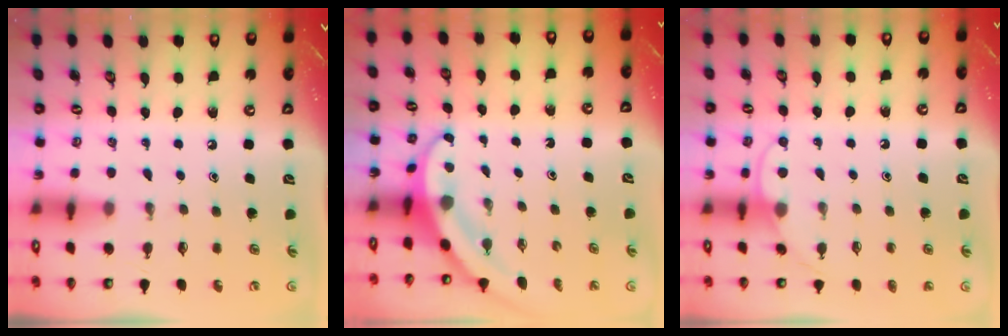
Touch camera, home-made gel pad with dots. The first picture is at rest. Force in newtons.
{"total": 3.2, "press": 3.2, "slide": 0.1}
{"total": 6.6, "press": 6.6, "slide": 0.6}